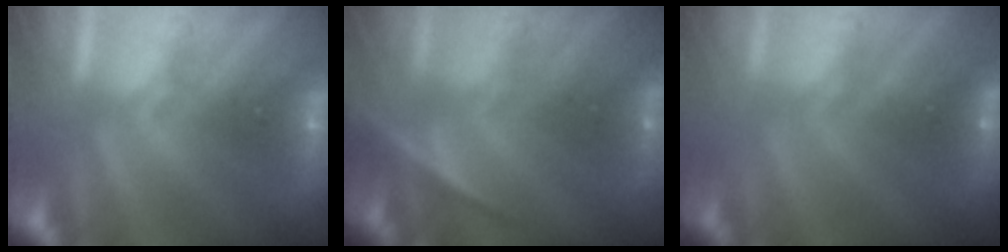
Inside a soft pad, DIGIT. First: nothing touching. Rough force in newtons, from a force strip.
{"total": 2.3}
{"total": 2.1}